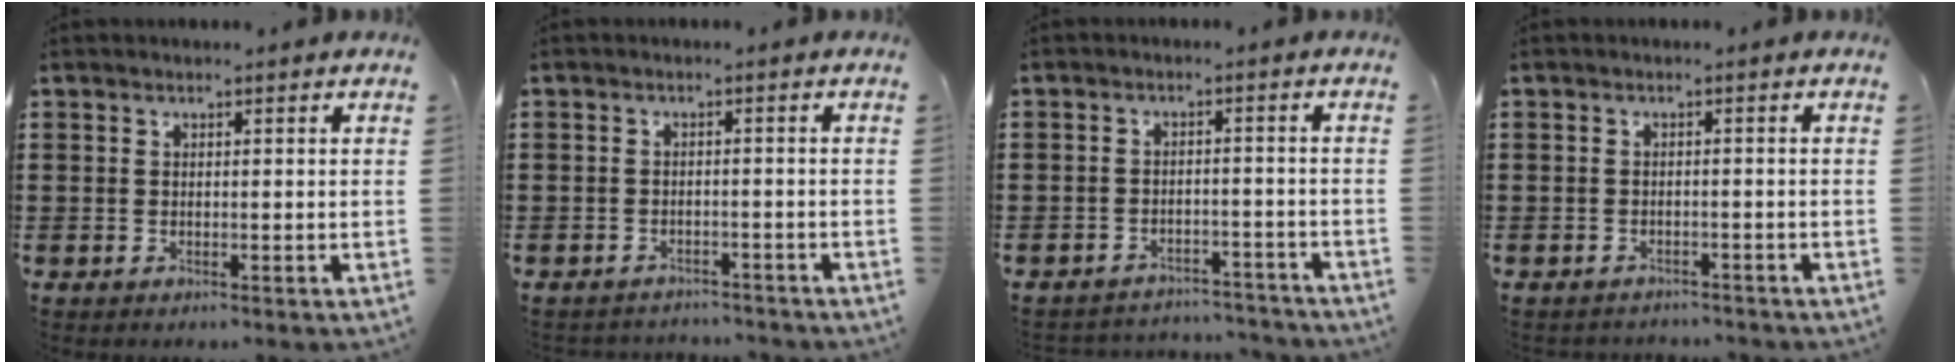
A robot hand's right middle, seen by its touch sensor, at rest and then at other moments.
{"total": 2.0, "force": [-2.0, 0.4, -0.4], "torque": [0.000, 0.002, -0.047]}
{"total": 3.5, "force": [-3.5, 0.5, -0.3], "torque": [-0.001, 0.002, -0.077]}
{"total": 1.5, "force": [-1.4, 0.3, -0.2], "torque": [-0.001, 0.003, -0.033]}